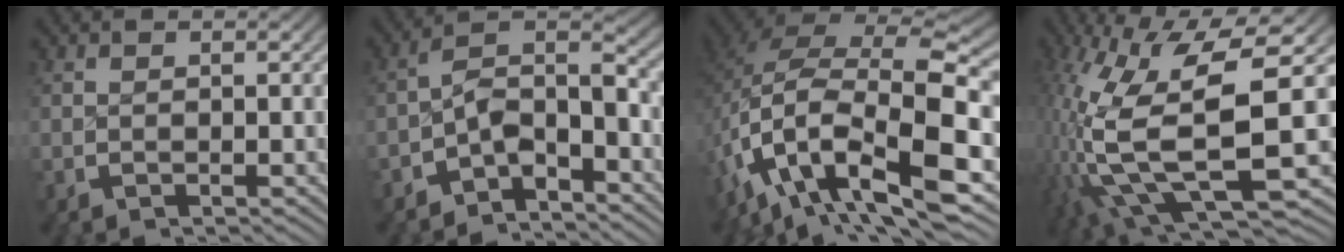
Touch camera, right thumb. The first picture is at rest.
{"total": 8.1, "force": [-2.2, 5.9, 5.1], "torque": [-0.079, -0.019, -0.047]}
{"total": 18.6, "force": [-1.8, 11.9, 14.1], "torque": [-0.265, -0.059, -0.010]}
{"total": 16.6, "force": [-1.1, 9.4, 13.6], "torque": [-0.301, -0.071, 0.023]}